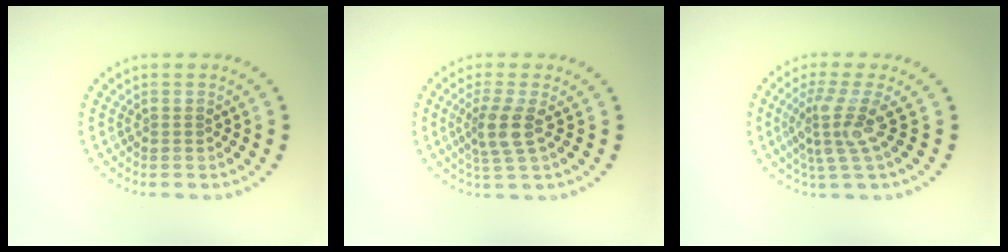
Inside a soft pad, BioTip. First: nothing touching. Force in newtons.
{"total": 2.9, "press": 2.3, "slide": 1.8}
{"total": 3.5, "press": 2.5, "slide": 2.5}